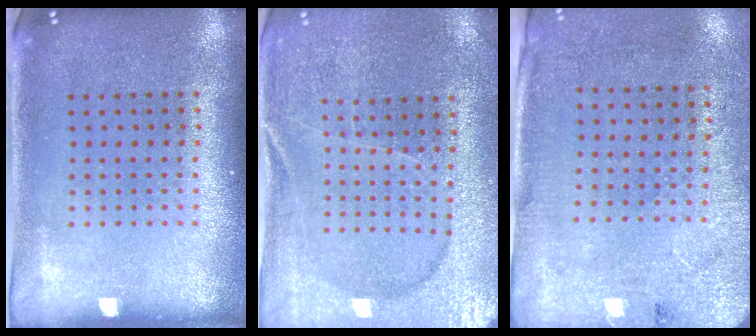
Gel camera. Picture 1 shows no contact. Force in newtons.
{"total": 1.8, "press": 1.8, "slide": 0.2}
{"total": 2.7, "press": 2.3, "slide": 1.5}